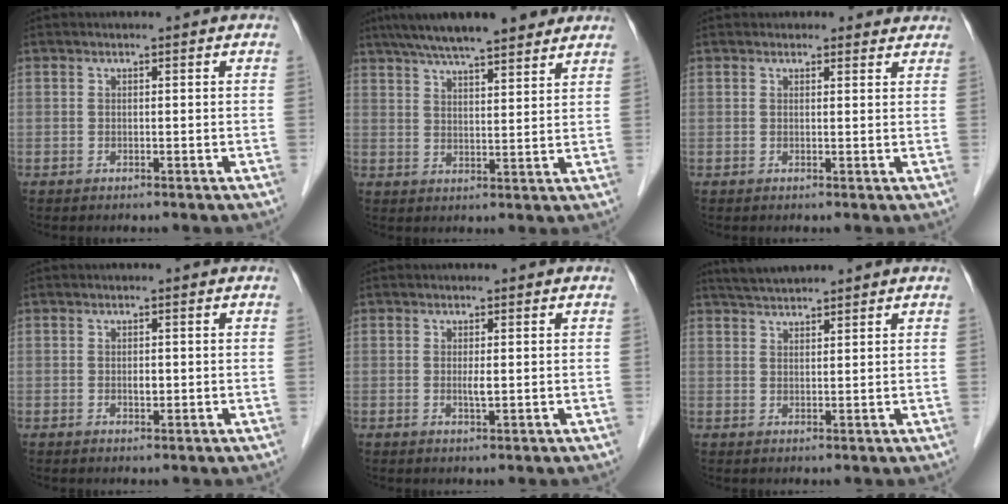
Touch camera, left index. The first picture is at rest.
{"total": 14.8, "force": [12.0, 2.4, 8.3], "torque": [-0.140, 0.035, 0.180]}
{"total": 2.7, "force": [2.4, 1.1, 0.0], "torque": [0.004, 0.002, 0.019]}
{"total": 1.1, "force": [-0.1, 0.6, 0.9], "torque": [-0.016, 0.000, 0.000]}
{"total": 1.3, "force": [0.1, 0.2, 1.3], "torque": [-0.028, -0.002, 0.001]}
{"total": 4.1, "force": [3.9, 0.3, 1.3], "torque": [-0.027, 0.022, 0.073]}